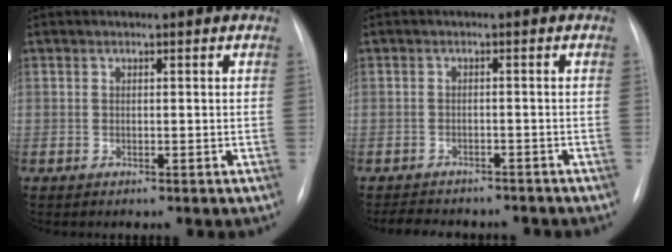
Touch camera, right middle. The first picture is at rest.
{"total": 8.7, "force": [-7.8, 2.9, 2.7], "torque": [-0.047, 0.002, -0.096]}